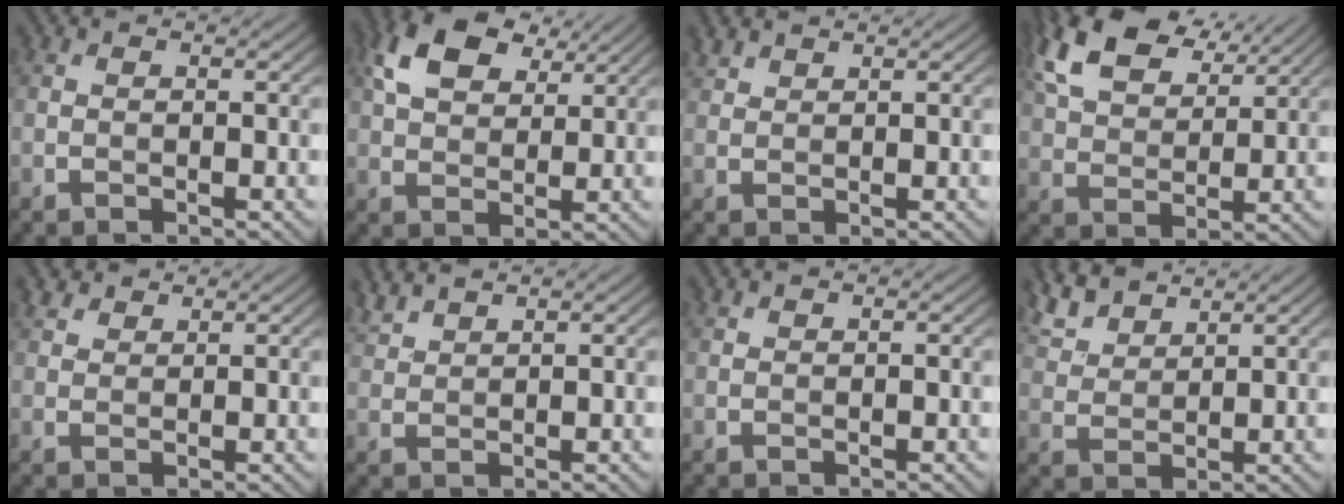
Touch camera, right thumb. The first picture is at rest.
{"total": 9.3, "force": [4.7, 5.4, 5.9], "torque": [-0.131, 0.011, 0.089]}
{"total": 1.7, "force": [1.5, 0.5, 0.4], "torque": [-0.013, 0.005, 0.037]}
{"total": 11.9, "force": [7.1, 6.0, 7.5], "torque": [-0.187, 0.022, 0.140]}
{"total": 2.3, "force": [1.9, 1.1, 0.7], "torque": [-0.018, 0.006, 0.042]}
{"total": 3.0, "force": [2.8, 0.5, 1.1], "torque": [-0.030, 0.006, 0.064]}
{"total": 0.5, "force": [0.5, 0.1, 0.1], "torque": [-0.003, 0.001, 0.013]}
{"total": 6.0, "force": [5.1, 2.0, 2.6], "torque": [-0.073, 0.010, 0.110]}